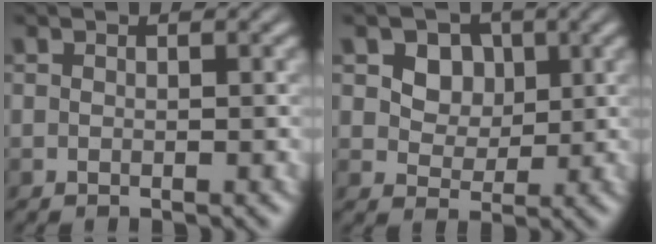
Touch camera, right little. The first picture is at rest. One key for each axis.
{"total": 2.9, "fx": 0.6, "fy": 2.5, "fz": 1.4, "tx": -0.028, "ty": -0.007, "tz": 0.005}